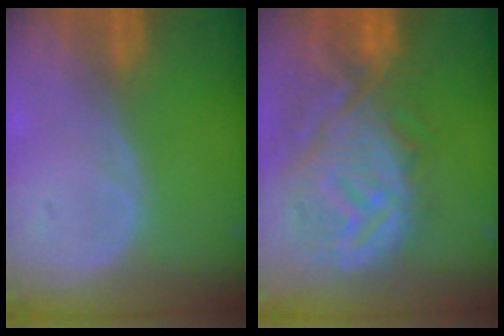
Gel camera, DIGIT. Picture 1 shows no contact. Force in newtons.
{"total": 12.7, "press": 11.3, "slide": 5.9}